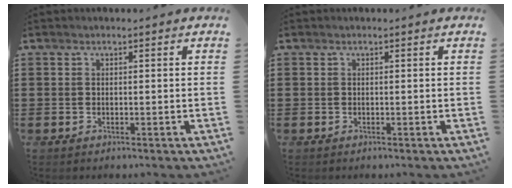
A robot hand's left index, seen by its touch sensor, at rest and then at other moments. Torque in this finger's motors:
{"motor_torque": [0.00, 0.00, -0.01, 0.00]}